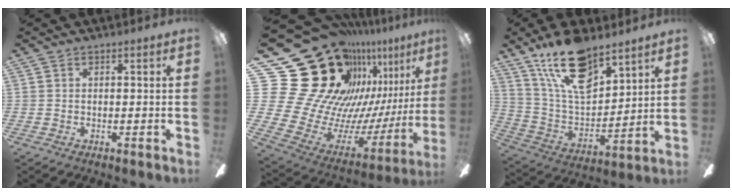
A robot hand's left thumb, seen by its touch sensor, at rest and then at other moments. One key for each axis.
{"total": 33.2, "fx": 19.1, "fy": 20.5, "fz": 17.8, "tx": -0.327, "ty": -0.183, "tz": 0.410}
{"total": 19.5, "fx": 13.4, "fy": 8.4, "fz": 11.3, "tx": -0.213, "ty": -0.070, "tz": 0.239}